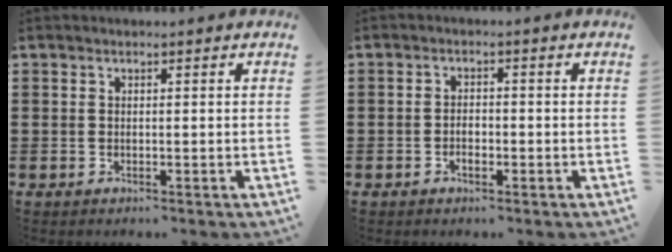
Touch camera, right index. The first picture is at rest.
{"total": 2.3, "force": [-0.9, 1.1, 1.8], "torque": [-0.034, 0.003, -0.017]}